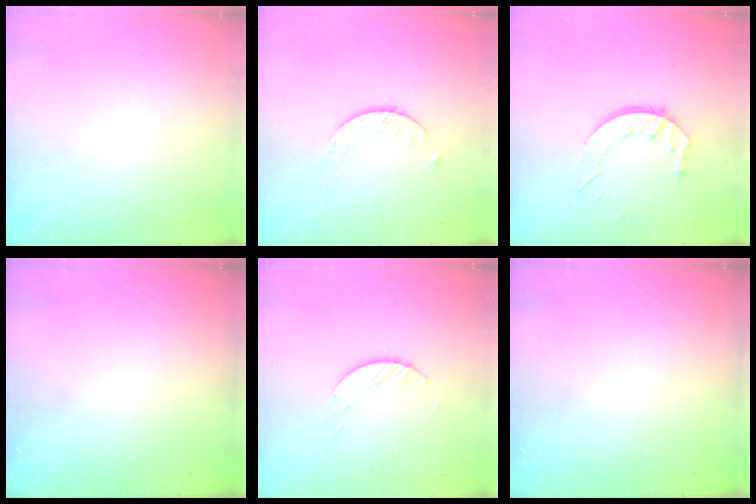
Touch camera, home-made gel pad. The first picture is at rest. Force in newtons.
{"total": 2.8, "press": 2.8, "slide": 0.3}
{"total": 8.9, "press": 8.9, "slide": 0.7}
{"total": 0.0}
{"total": 2.1, "press": 2.1, "slide": 0.3}
{"total": 0.0}